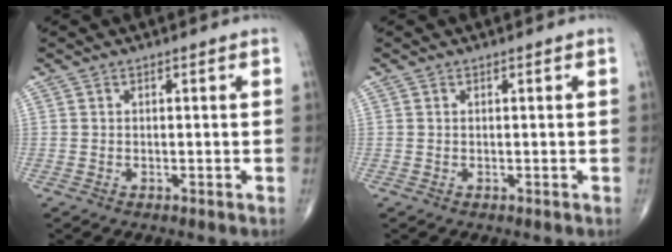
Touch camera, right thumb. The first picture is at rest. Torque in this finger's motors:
{"motor_torque": [-0.15, 0.51, -0.10, -0.14, 0.00]}